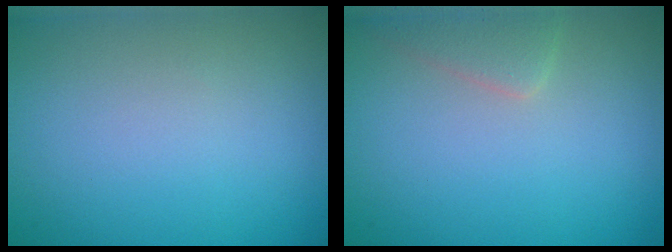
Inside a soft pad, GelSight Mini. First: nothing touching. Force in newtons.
{"total": 2.0, "press": 2.0, "slide": 0.2}